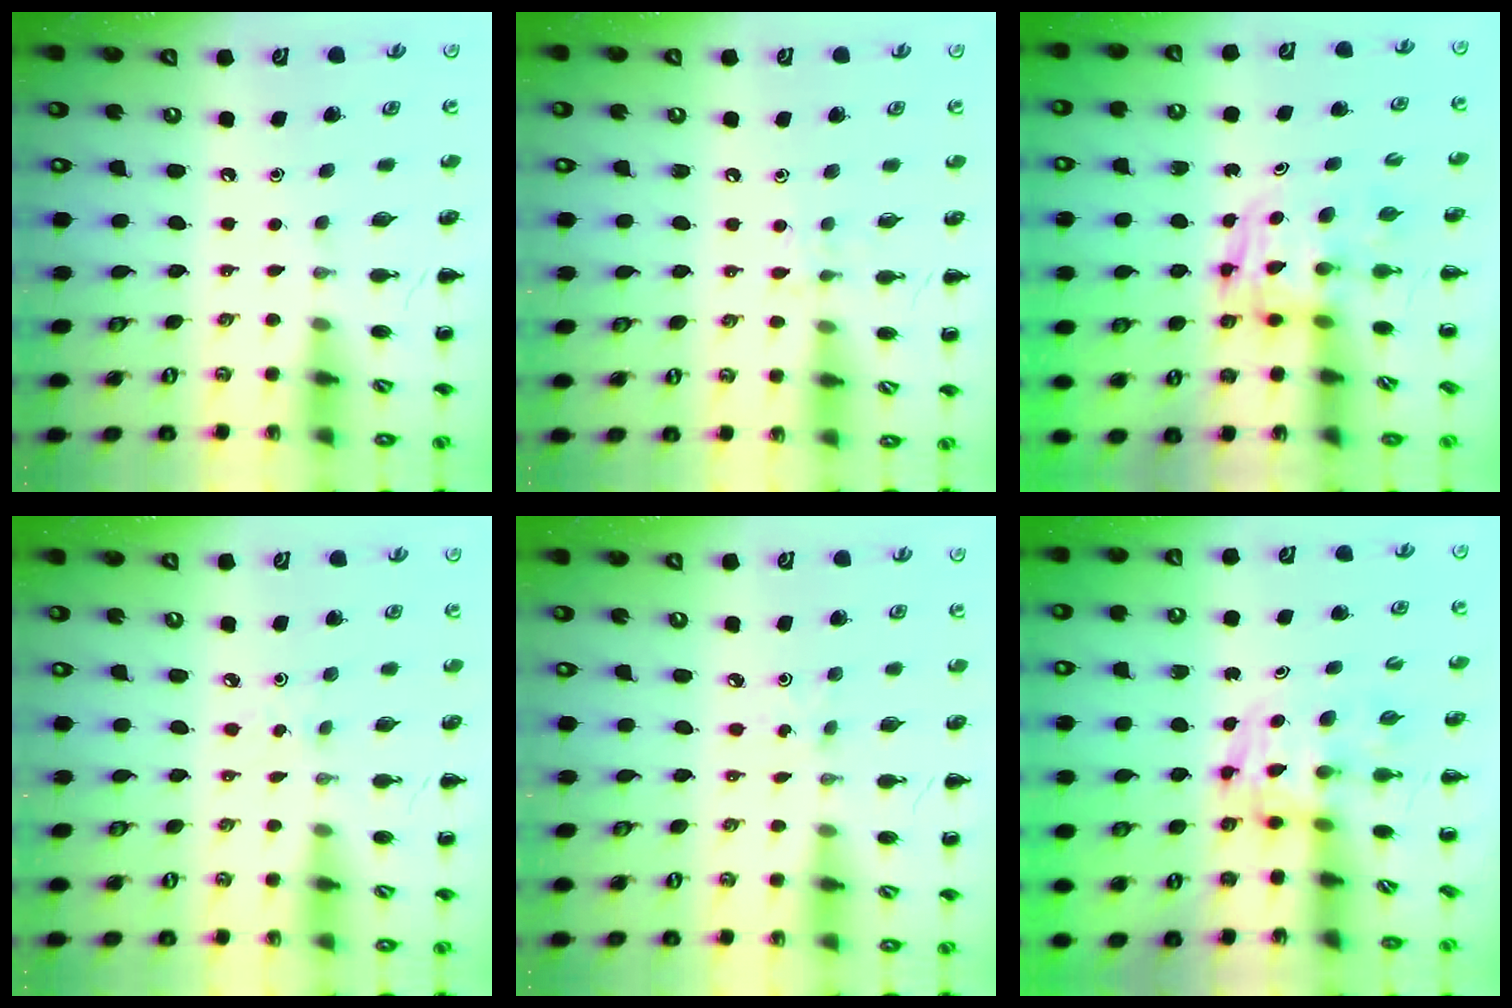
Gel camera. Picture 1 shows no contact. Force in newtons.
{"total": 5.5, "press": 5.1, "slide": 1.8}
{"total": 2.7, "press": 2.7, "slide": 0.2}
{"total": 1.5, "press": 1.4, "slide": 0.6}
{"total": 0.6, "press": 0.6, "slide": 0.2}
{"total": 3.7, "press": 3.6, "slide": 0.6}